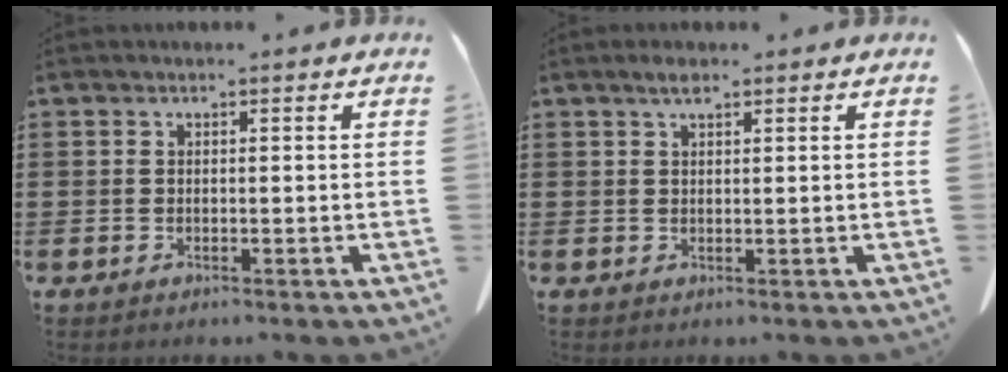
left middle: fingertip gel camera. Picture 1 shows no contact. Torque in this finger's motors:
{"motor_torque": [0.25, 0.43, -0.05, 0.01]}